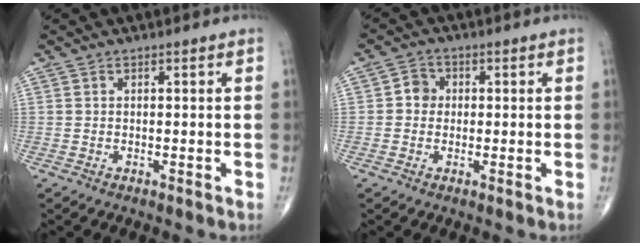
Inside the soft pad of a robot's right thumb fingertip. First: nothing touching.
{"total": 3.2, "force": [0.0, 2.9, 1.3], "torque": [-0.002, 0.008, -0.008]}